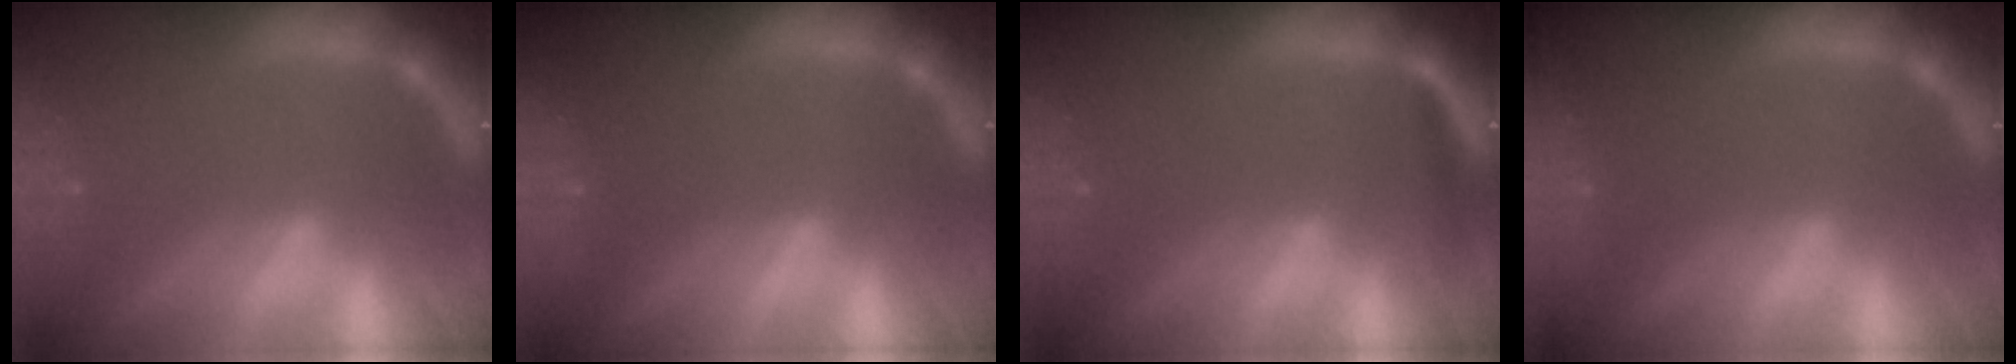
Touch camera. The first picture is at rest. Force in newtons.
{"total": 9.5}
{"total": 1.9}
{"total": 6.9}